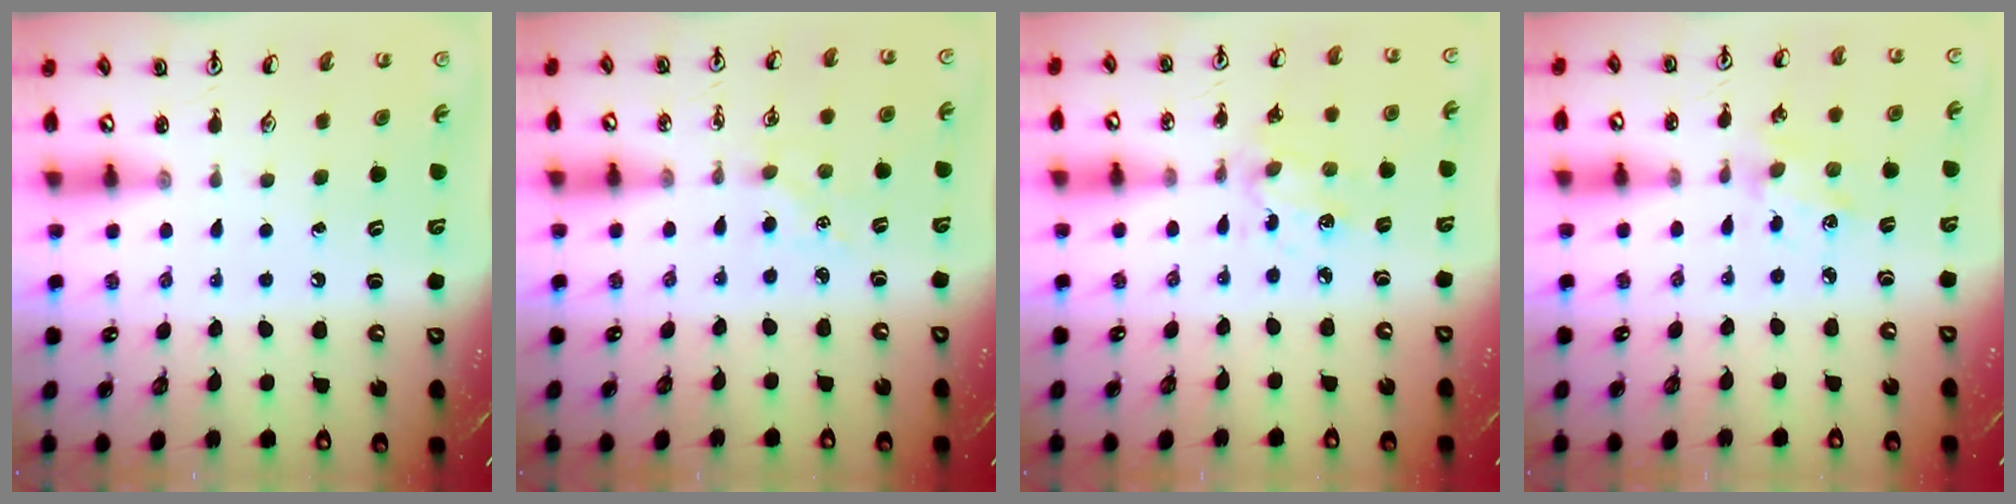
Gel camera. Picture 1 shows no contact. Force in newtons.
{"total": 3.2, "press": 3.2, "slide": 0.4}
{"total": 3.3, "press": 3.1, "slide": 1.3}
{"total": 2.9, "press": 2.8, "slide": 0.4}